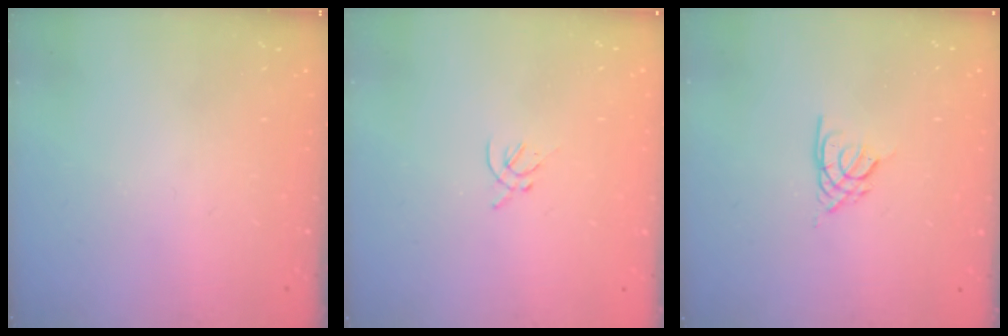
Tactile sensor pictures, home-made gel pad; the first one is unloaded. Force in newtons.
{"total": 1.4, "press": 1.3, "slide": 0.5}
{"total": 2.6, "press": 2.6, "slide": 0.6}